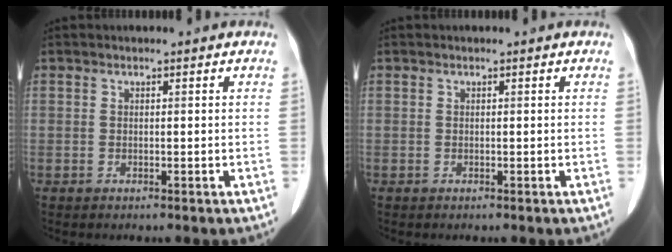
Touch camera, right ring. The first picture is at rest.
{"total": 0.0}